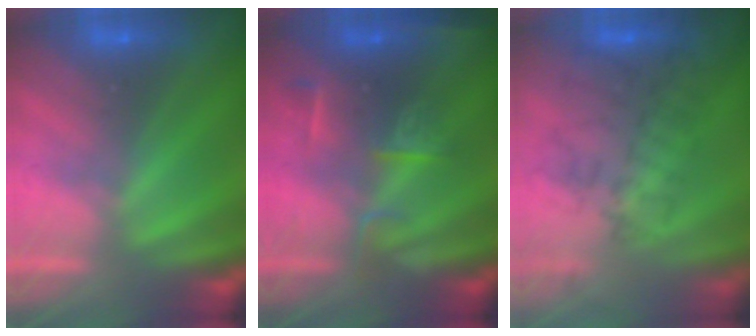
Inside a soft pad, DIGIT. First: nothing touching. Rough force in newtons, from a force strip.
{"total": 2.5}
{"total": 4.7}